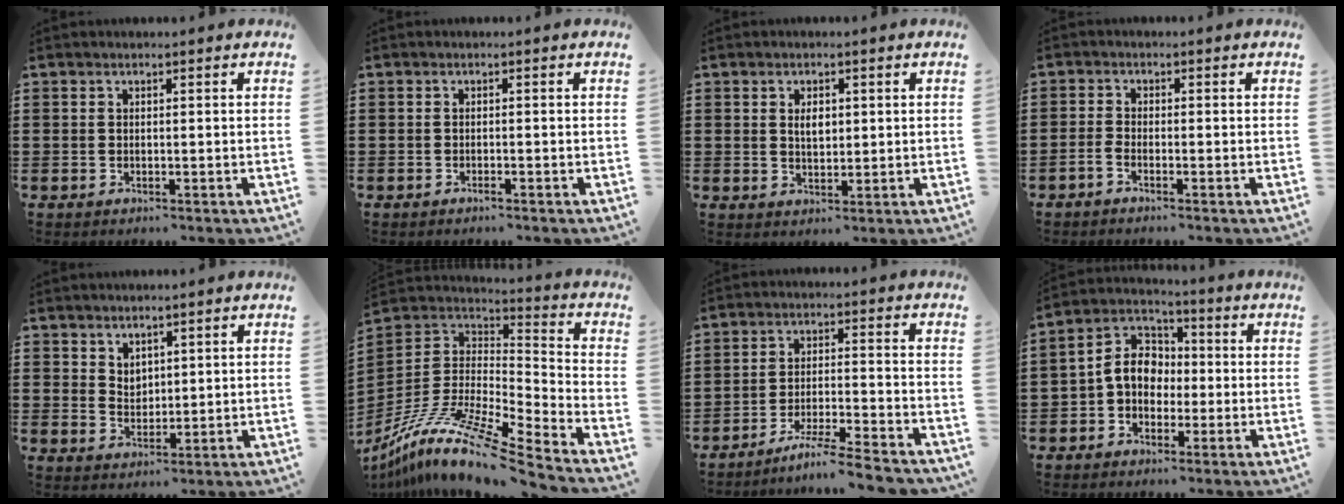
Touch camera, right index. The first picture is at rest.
{"total": 0.6, "force": [-0.5, 0.0, 0.3], "torque": [-0.008, -0.005, -0.009]}
{"total": 2.6, "force": [0.7, 1.4, 2.1], "torque": [-0.036, 0.001, 0.011]}
{"total": 1.2, "force": [-1.0, 0.2, 0.6], "torque": [-0.013, -0.001, -0.018]}
{"total": 2.9, "force": [2.4, 1.6, 0.3], "torque": [-0.011, 0.003, 0.046]}
{"total": 12.4, "force": [-9.3, 1.2, 8.1], "torque": [-0.173, -0.005, -0.183]}
{"total": 6.3, "force": [-5.7, -0.7, 2.7], "torque": [-0.058, -0.015, -0.112]}
{"total": 7.4, "force": [-0.5, 5.9, 4.5], "torque": [-0.111, 0.014, -0.014]}